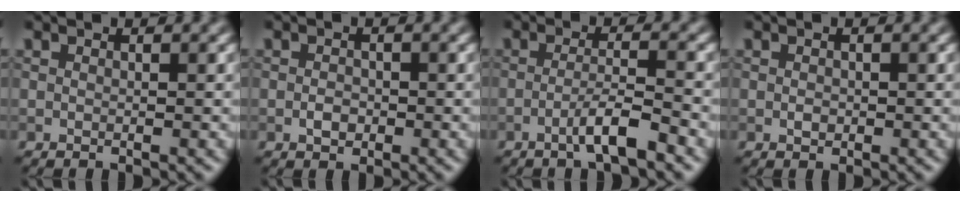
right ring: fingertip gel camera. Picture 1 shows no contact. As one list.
[{"total": 1.4, "force": [-0.5, 1.0, 0.9], "torque": [-0.014, 0.000, -0.010]}, {"total": 3.5, "force": [-1.9, 0.4, 2.9], "torque": [-0.048, 0.010, -0.041]}, {"total": 0.7, "force": [-0.1, 0.6, 0.4], "torque": [-0.005, -0.002, -0.003]}]